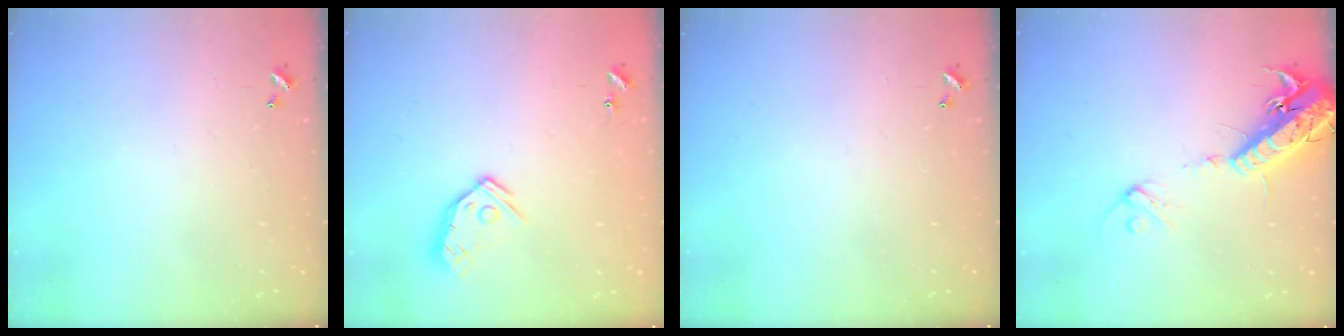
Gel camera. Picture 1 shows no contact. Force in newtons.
{"total": 9.9, "press": 9.9, "slide": 0.8}
{"total": 0.0}
{"total": 17.8, "press": 17.4, "slide": 3.8}